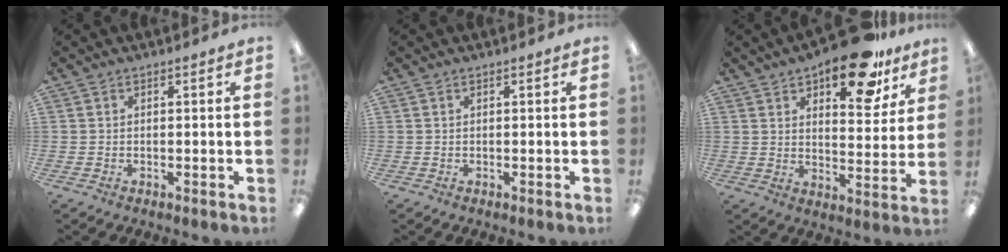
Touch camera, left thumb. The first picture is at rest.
{"total": 0.0}
{"total": 17.5, "force": [11.8, 7.4, 10.6], "torque": [-0.138, -0.062, 0.193]}